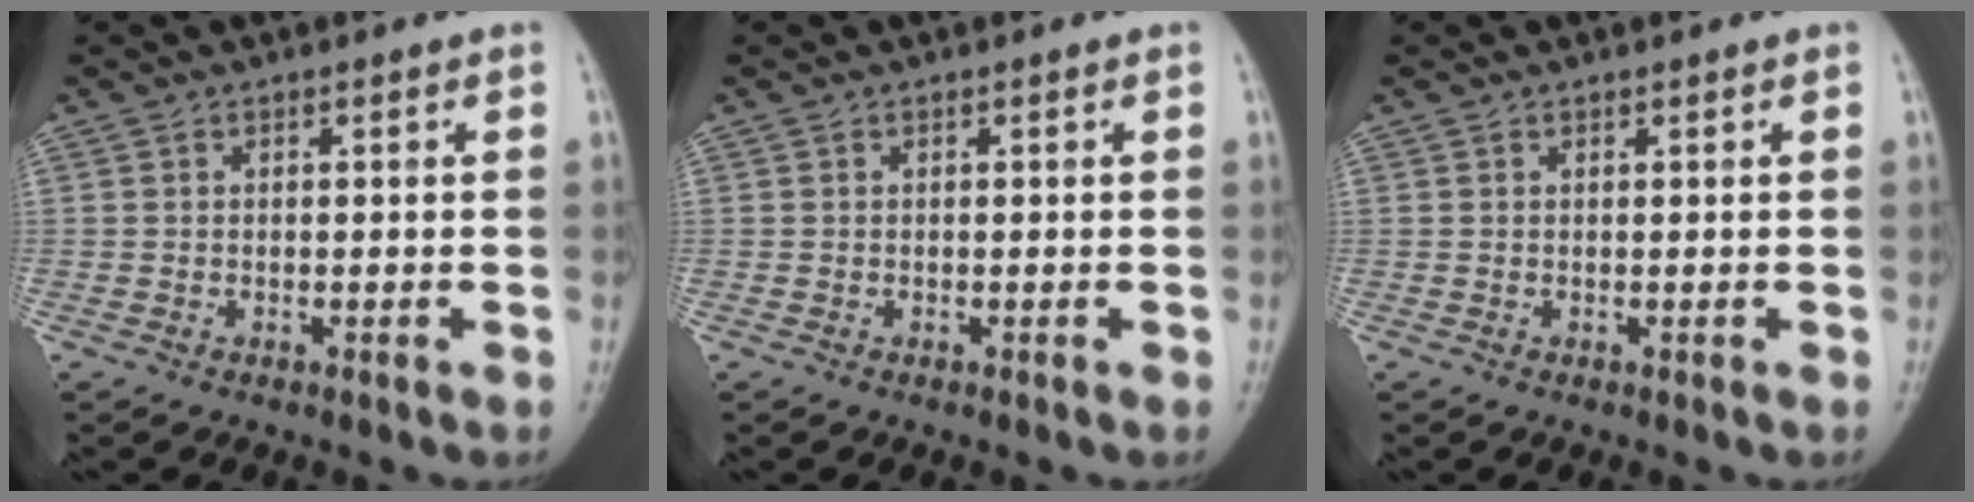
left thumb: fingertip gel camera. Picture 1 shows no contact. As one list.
[{"total": 0.0}, {"total": 0.0}]